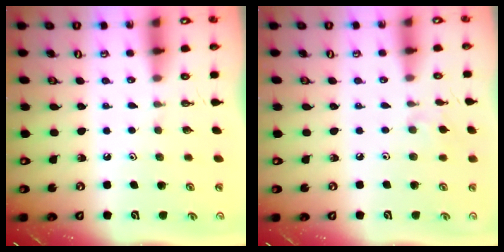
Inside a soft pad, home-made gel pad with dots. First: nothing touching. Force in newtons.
{"total": 5.6, "press": 5.5, "slide": 0.9}